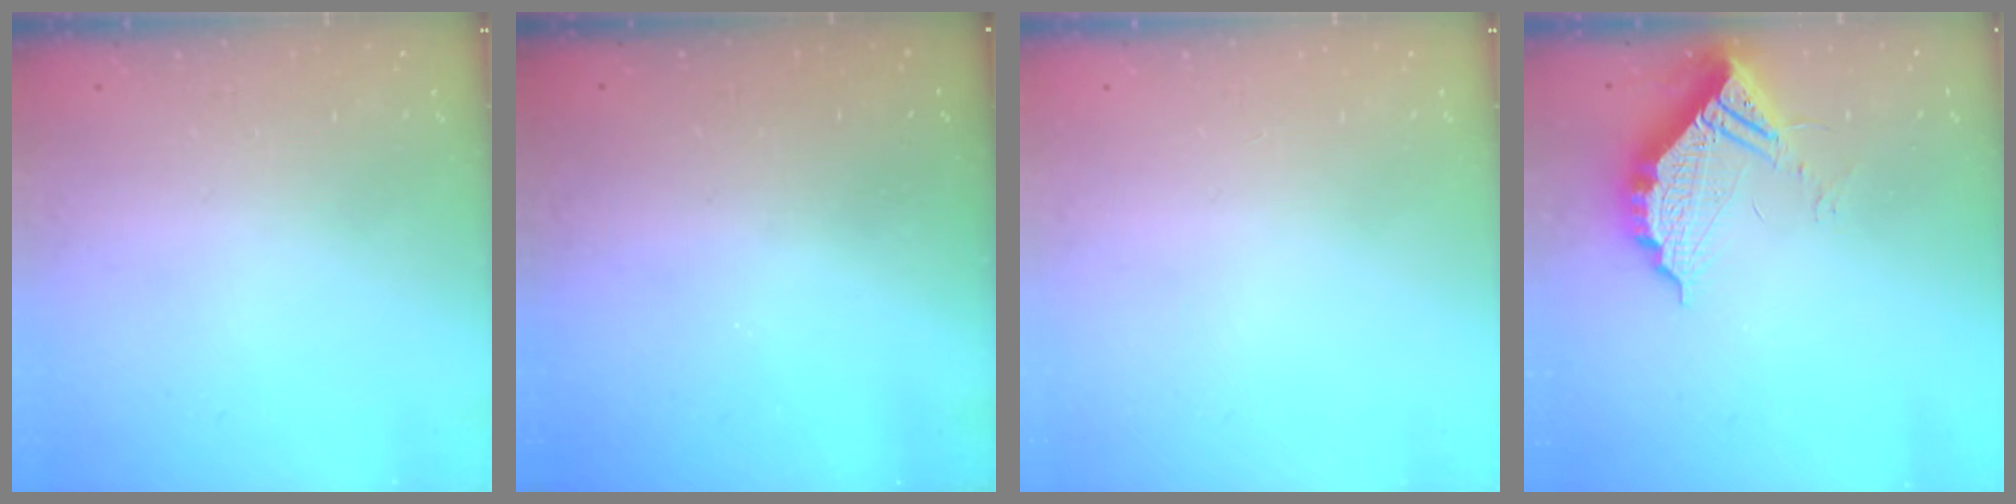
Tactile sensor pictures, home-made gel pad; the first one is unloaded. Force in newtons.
{"total": 3.1, "press": 3.1, "slide": 0.1}
{"total": 0.0}
{"total": 11.1, "press": 11.1, "slide": 1.0}